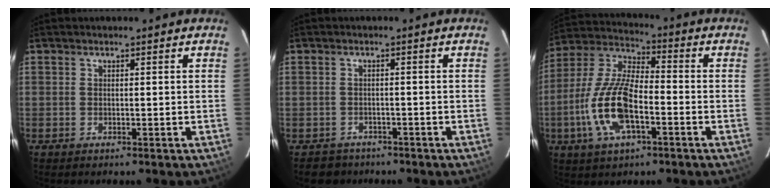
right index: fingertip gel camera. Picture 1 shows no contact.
{"total": 3.6, "force": [-2.5, 2.5, -0.1], "torque": [-0.002, 0.017, -0.039]}
{"total": 14.9, "force": [-4.8, 5.8, 12.9], "torque": [-0.276, 0.000, -0.094]}